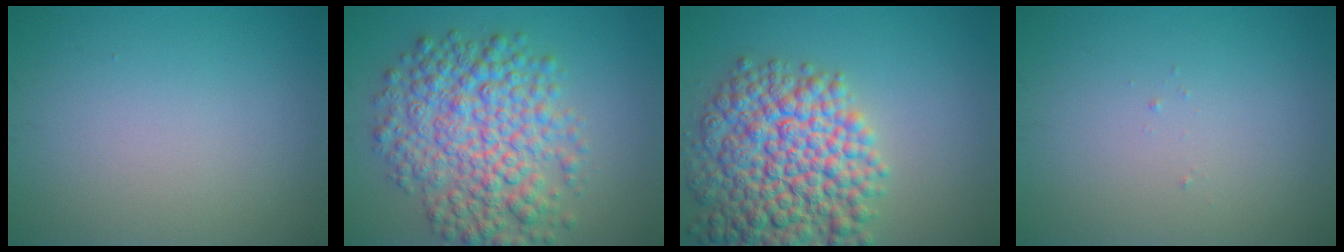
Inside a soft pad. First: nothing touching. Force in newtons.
{"total": 8.5, "press": 8.5, "slide": 0.1}
{"total": 11.1, "press": 11.0, "slide": 0.4}
{"total": 0.0}